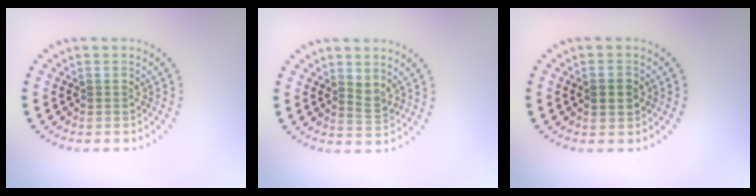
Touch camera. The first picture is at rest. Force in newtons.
{"total": 1.4, "press": 1.2, "slide": 0.7}
{"total": 1.8, "press": 1.8, "slide": 0.1}